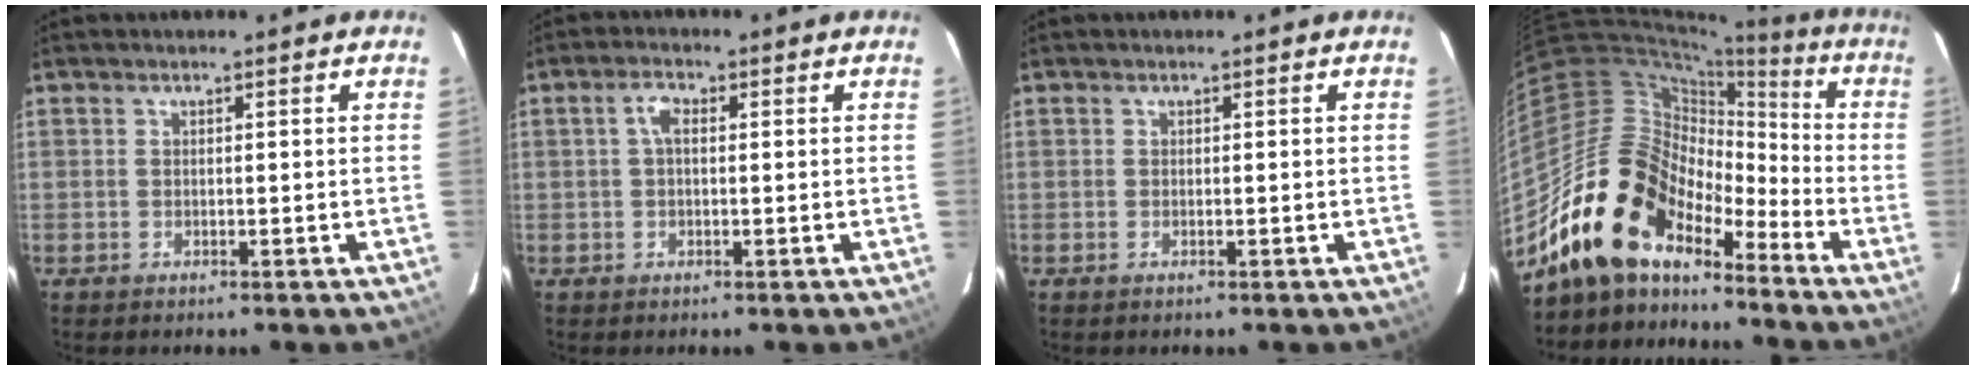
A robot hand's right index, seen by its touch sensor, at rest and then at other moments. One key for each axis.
{"total": 2.5, "fx": 0.4, "fy": 1.2, "fz": 2.2, "tx": -0.045, "ty": 0.009, "tz": 0.007}
{"total": 0.0}
{"total": 16.6, "fx": -13.1, "fy": 7.6, "fz": 6.8, "tx": -0.129, "ty": 0.014, "tz": -0.250}